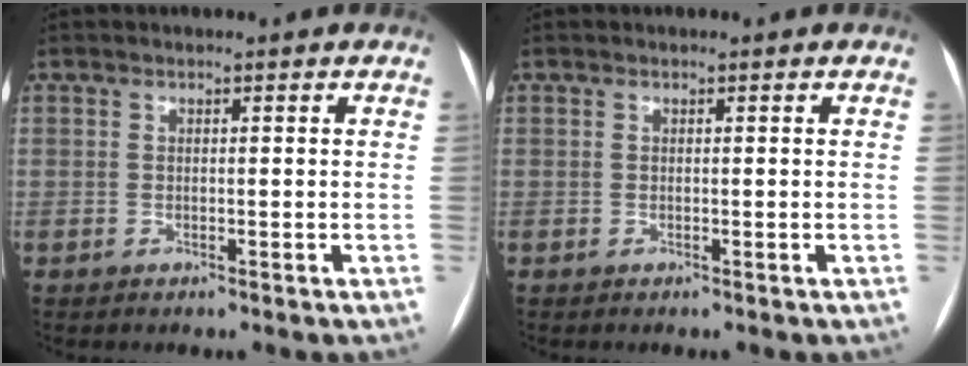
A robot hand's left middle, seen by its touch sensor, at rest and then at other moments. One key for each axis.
{"total": 0.0}